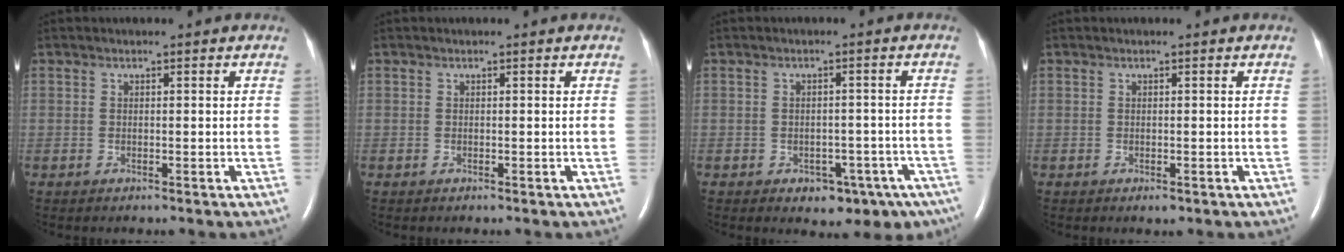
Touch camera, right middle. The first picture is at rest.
{"total": 0.0}
{"total": 7.7, "force": [-4.9, 4.6, 3.7], "torque": [-0.026, 0.019, -0.061]}
{"total": 0.7, "force": [-0.4, 0.4, 0.5], "torque": [-0.008, -0.002, -0.002]}